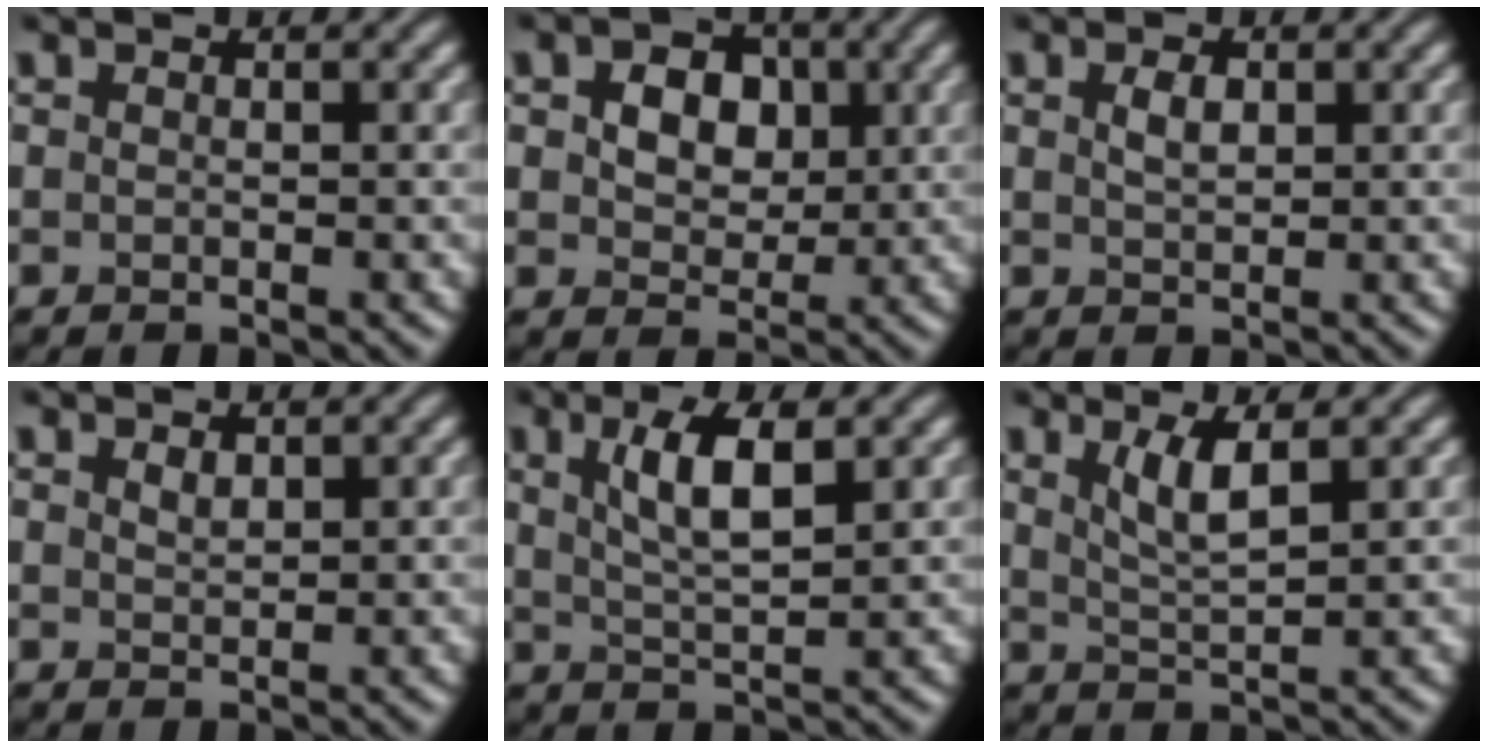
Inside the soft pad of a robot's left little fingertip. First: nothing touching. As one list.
[{"total": 5.7, "force": [1.6, 4.1, 3.6], "torque": [-0.062, 0.009, 0.004]}, {"total": 1.6, "force": [0.6, 0.8, 1.2], "torque": [-0.026, 0.001, 0.014]}, {"total": 1.0, "force": [0.7, 0.5, 0.5], "torque": [-0.013, 0.000, 0.014]}, {"total": 4.8, "force": [1.8, 1.4, 4.3], "torque": [-0.083, -0.001, 0.034]}, {"total": 3.0, "force": [1.4, 0.6, 2.6], "torque": [-0.052, -0.005, 0.030]}]